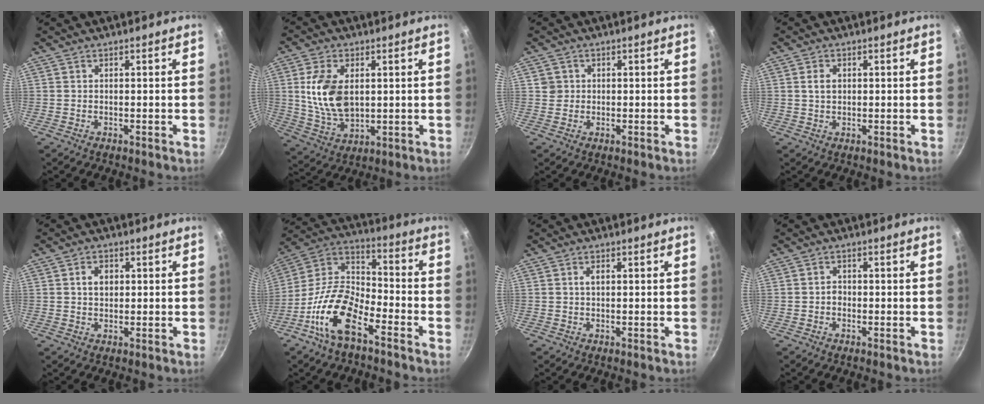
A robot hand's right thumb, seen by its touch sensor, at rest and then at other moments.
{"total": 12.1, "force": [2.0, 7.4, 9.4], "torque": [-0.168, -0.019, 0.046]}
{"total": 2.3, "force": [0.2, 2.3, 0.4], "torque": [0.004, 0.009, 0.002]}
{"total": 2.5, "force": [0.5, 1.8, 1.6], "torque": [-0.022, 0.002, 0.010]}
{"total": 3.3, "force": [0.7, 2.5, 2.1], "torque": [-0.019, 0.003, 0.011]}
{"total": 16.0, "force": [-8.6, 7.3, 11.3], "torque": [-0.208, 0.070, -0.186]}
{"total": 1.4, "force": [0.3, 0.8, 1.2], "torque": [-0.018, 0.005, 0.004]}
{"total": 1.4, "force": [-0.4, 1.1, 0.6], "torque": [-0.003, 0.008, -0.007]}